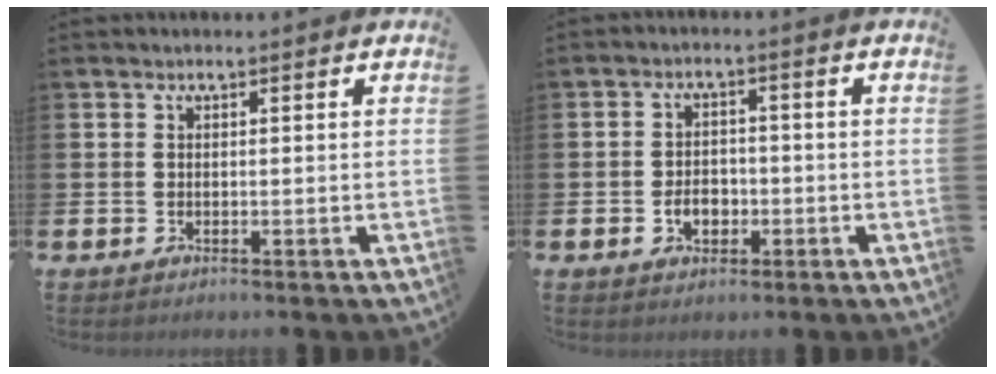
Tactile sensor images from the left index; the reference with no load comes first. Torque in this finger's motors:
{"motor_torque": [0.83, 0.22, 0.11, 0.08]}